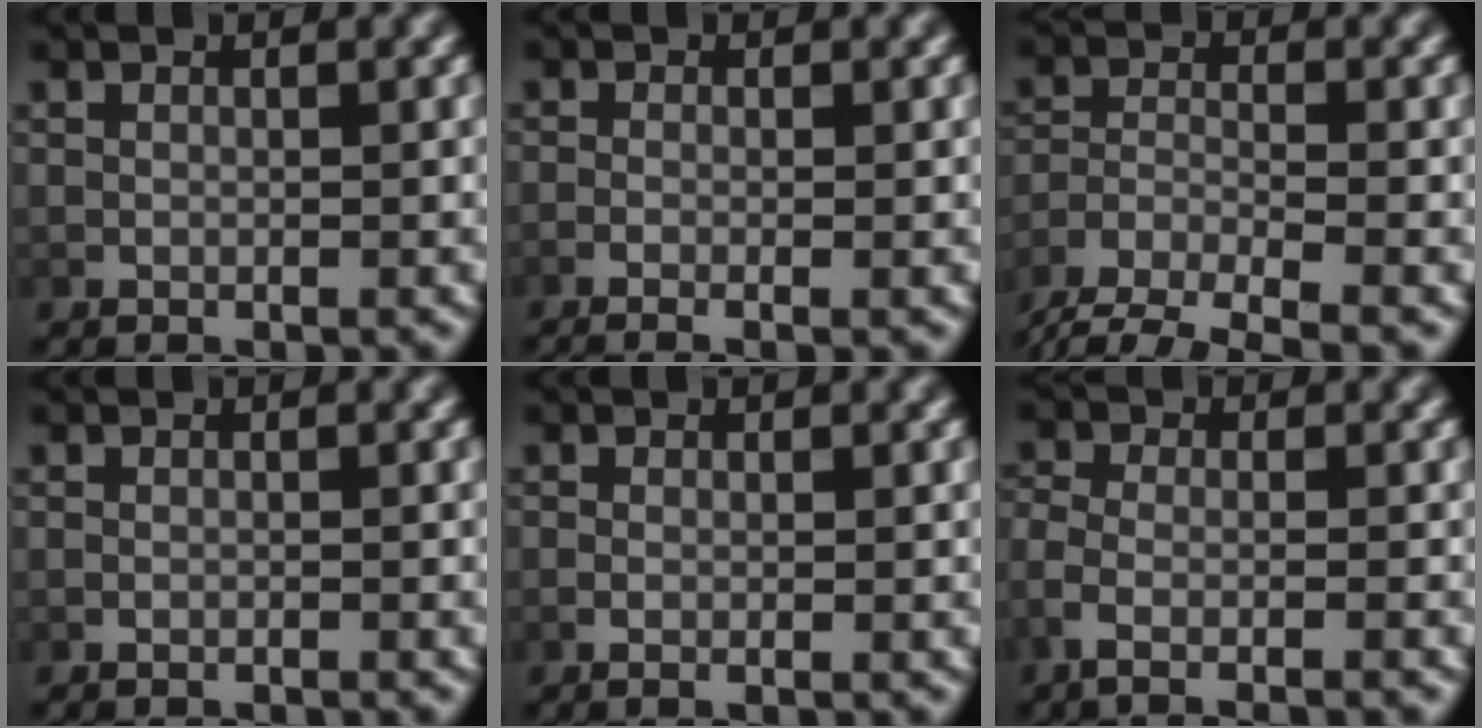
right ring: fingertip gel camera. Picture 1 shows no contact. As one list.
[{"total": 2.1, "force": [-1.4, 0.3, 1.4], "torque": [-0.041, -0.012, -0.021]}, {"total": 4.2, "force": [-2.3, 2.0, 2.8], "torque": [-0.061, -0.014, -0.032]}, {"total": 0.7, "force": [-0.7, -0.1, 0.1], "torque": [-0.006, -0.003, -0.010]}, {"total": 0.8, "force": [-0.5, 0.0, 0.6], "torque": [-0.023, -0.008, -0.006]}, {"total": 3.6, "force": [-1.9, 1.3, 2.7], "torque": [-0.064, -0.008, -0.028]}]